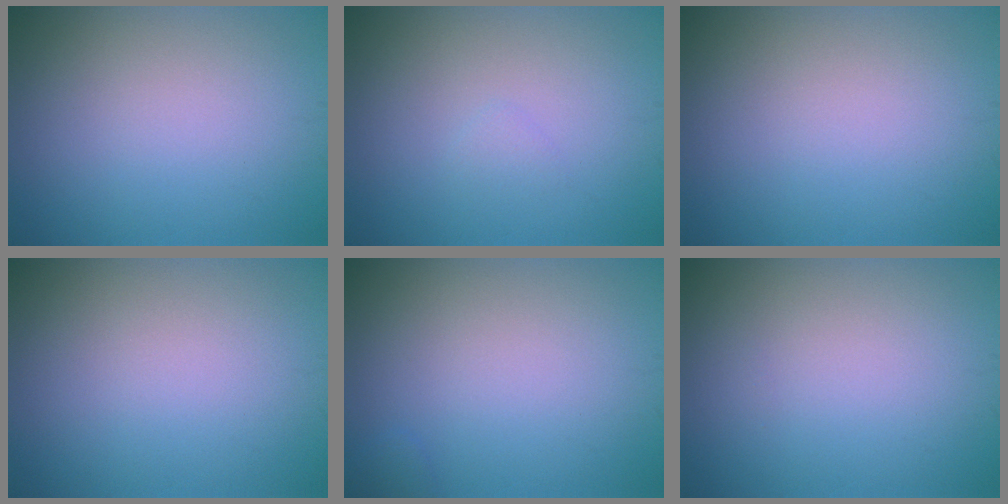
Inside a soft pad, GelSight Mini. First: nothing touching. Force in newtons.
{"total": 0.6, "press": 0.6, "slide": 0.1}
{"total": 0.0}
{"total": 0.0}
{"total": 0.9, "press": 0.9, "slide": 0.2}
{"total": 0.0}